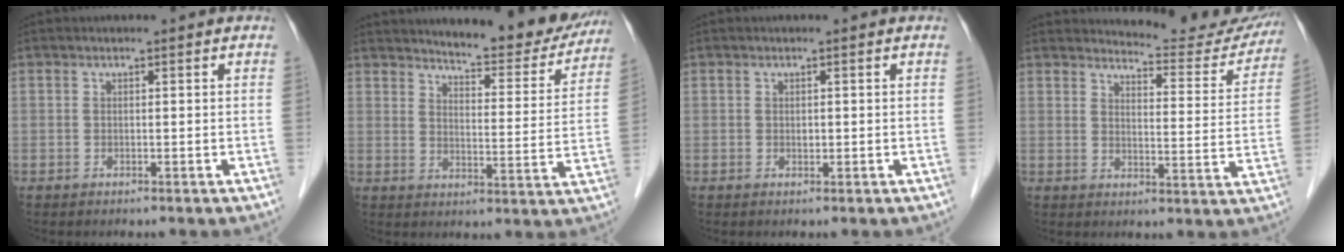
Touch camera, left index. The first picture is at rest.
{"total": 15.2, "force": [14.1, 2.7, 4.9], "torque": [-0.054, -0.039, 0.168]}
{"total": 0.5, "force": [-0.1, 0.4, 0.3], "torque": [-0.004, -0.003, -0.003]}
{"total": 13.2, "force": [12.9, 1.9, 1.4], "torque": [-0.003, -0.054, 0.141]}